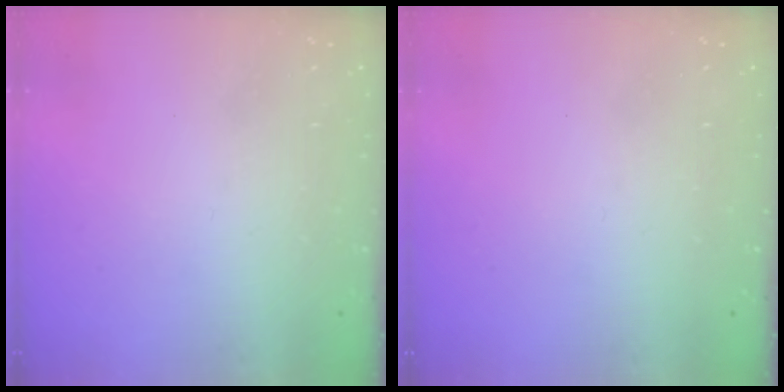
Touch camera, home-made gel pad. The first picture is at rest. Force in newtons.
{"total": 0.0}